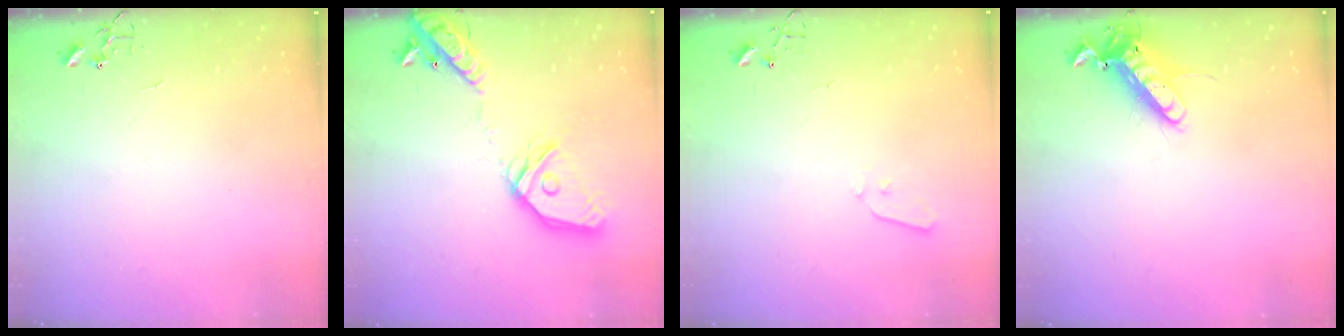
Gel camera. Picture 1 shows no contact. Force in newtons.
{"total": 21.0, "press": 20.7, "slide": 3.7}
{"total": 3.7, "press": 3.7, "slide": 0.6}
{"total": 12.3, "press": 12.1, "slide": 2.3}